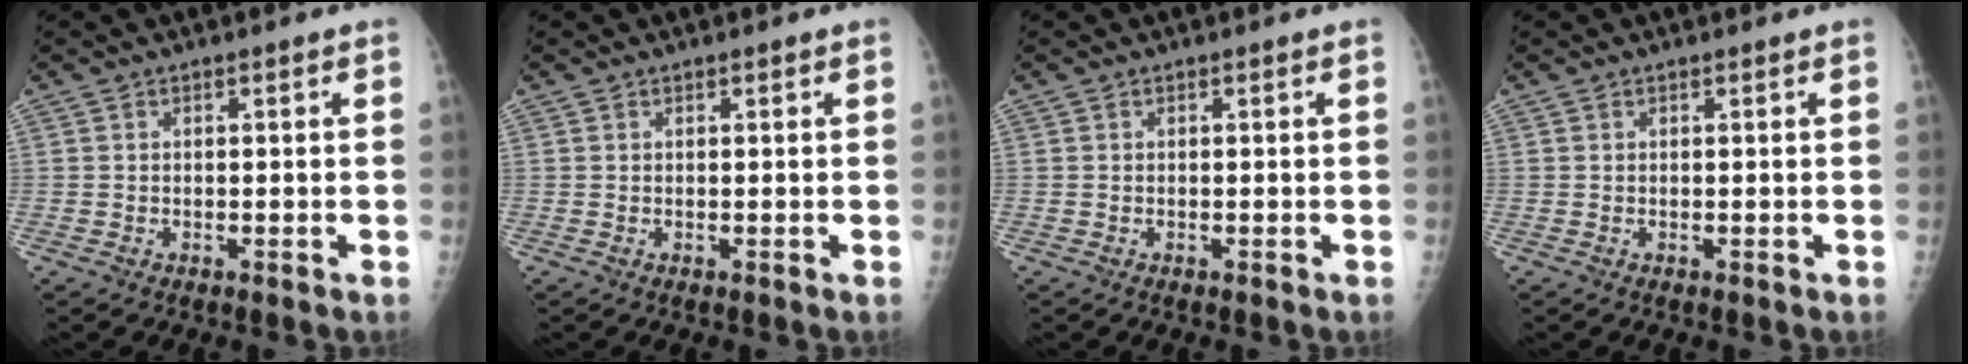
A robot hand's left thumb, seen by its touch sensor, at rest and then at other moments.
{"total": 0.0}
{"total": 0.0}
{"total": 0.0}